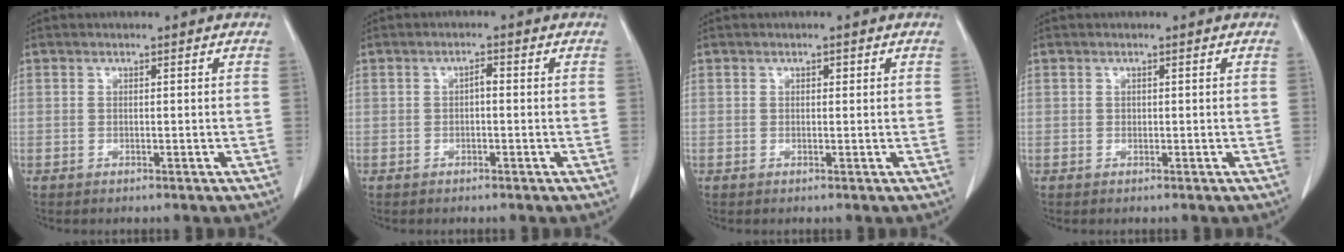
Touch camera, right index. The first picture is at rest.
{"total": 1.2, "force": [-0.1, 0.4, 1.1], "torque": [-0.018, 0.004, -0.002]}
{"total": 0.6, "force": [0.2, 0.3, 0.4], "torque": [-0.004, 0.001, 0.003]}
{"total": 0.0}